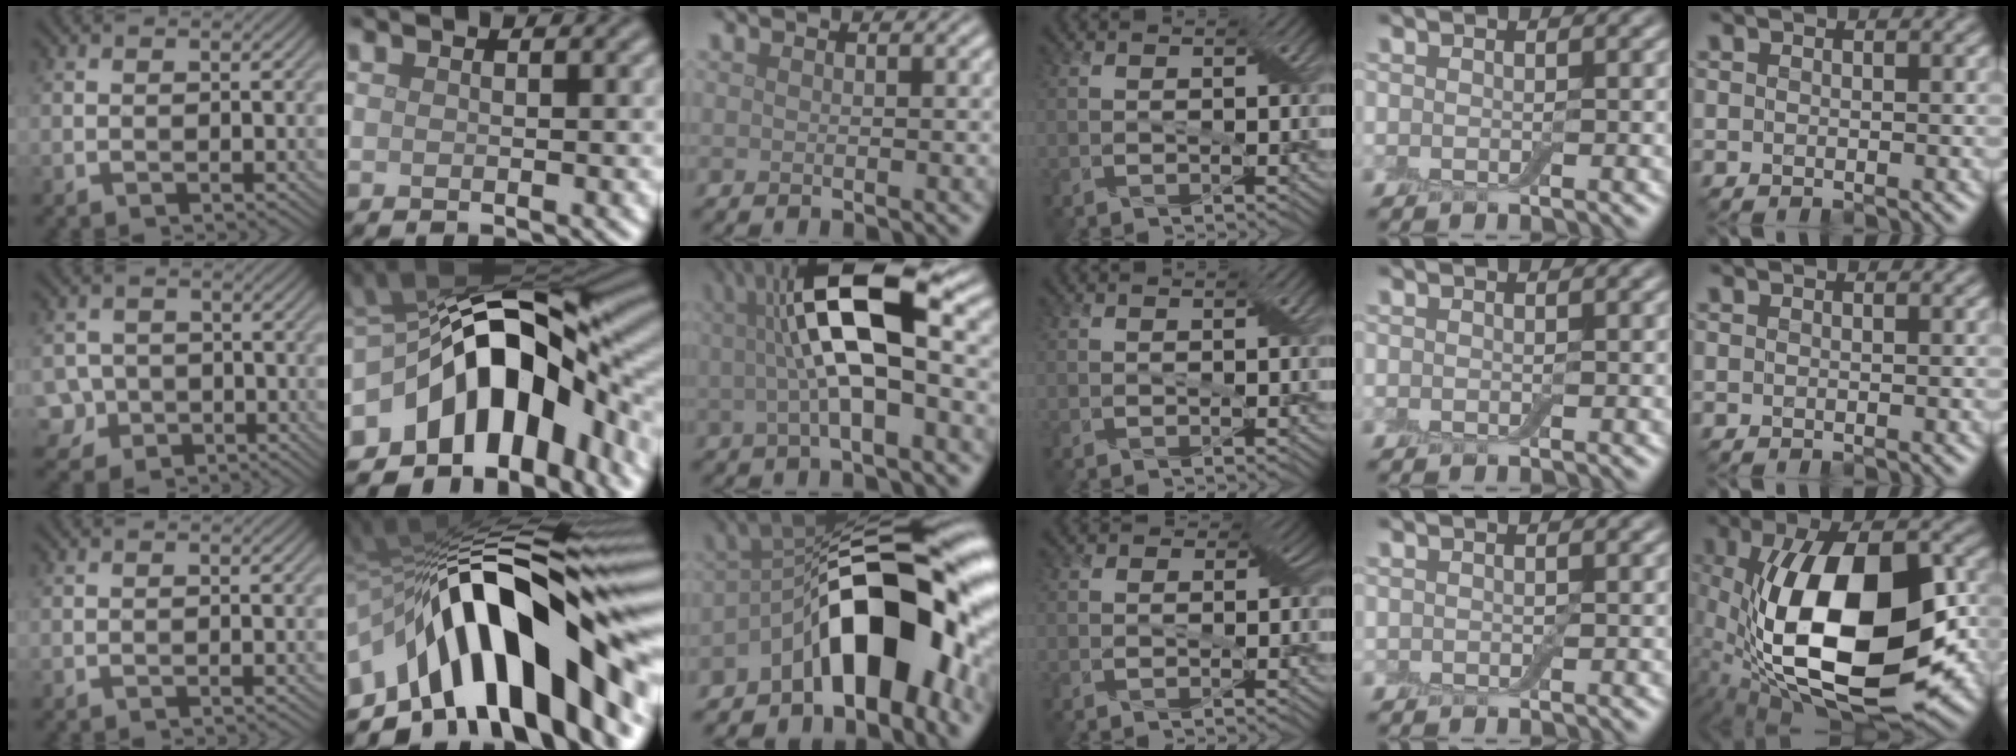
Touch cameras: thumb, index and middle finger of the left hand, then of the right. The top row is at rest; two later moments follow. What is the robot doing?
{"motion": "wrap", "object": "cling film"}